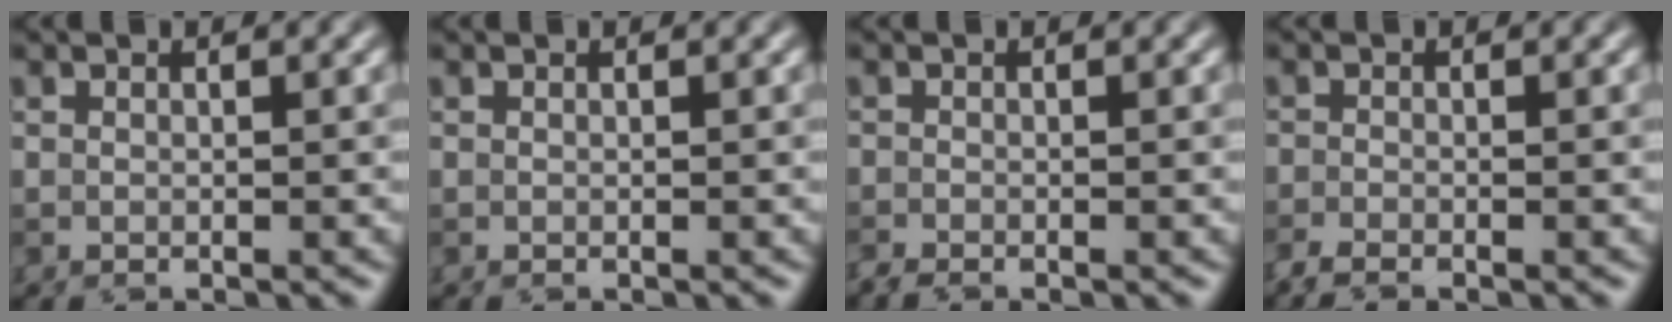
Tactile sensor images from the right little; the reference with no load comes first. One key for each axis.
{"total": 0.0}
{"total": 1.3, "fx": -1.1, "fy": 0.2, "fz": 0.6, "tx": -0.014, "ty": -0.009, "tz": -0.029}
{"total": 2.2, "fx": -1.8, "fy": 0.4, "fz": 1.2, "tx": -0.028, "ty": -0.010, "tz": -0.042}